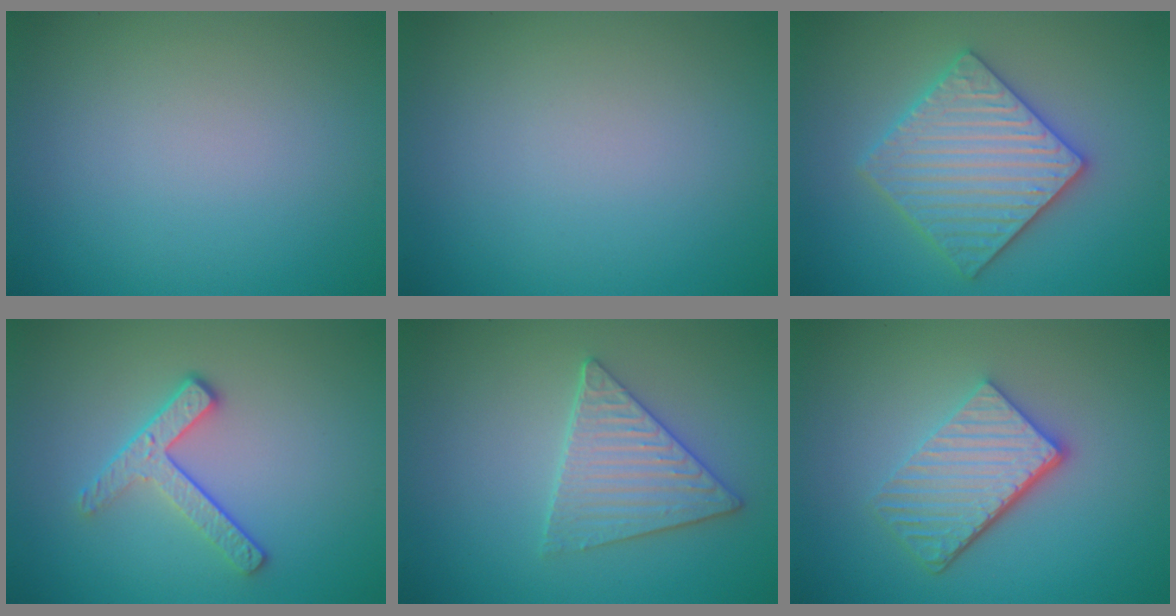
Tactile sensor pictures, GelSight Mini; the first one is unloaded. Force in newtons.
{"total": 0.0}
{"total": 5.9, "press": 5.8, "slide": 1.0}
{"total": 2.9, "press": 2.3, "slide": 1.7}
{"total": 3.5, "press": 3.4, "slide": 0.9}
{"total": 5.2, "press": 3.8, "slide": 3.5}